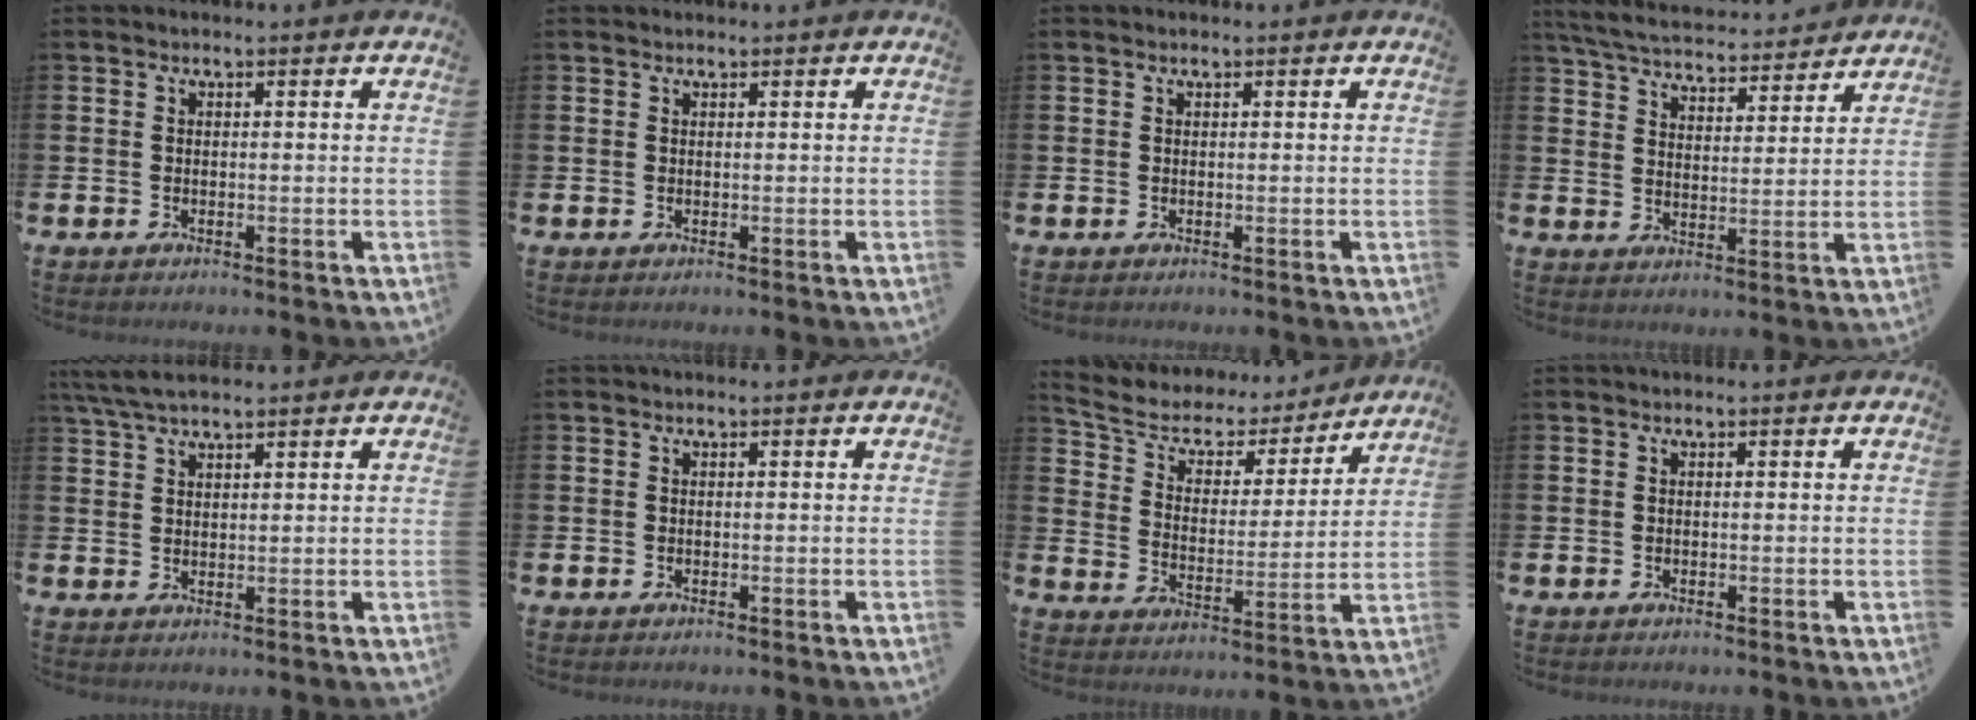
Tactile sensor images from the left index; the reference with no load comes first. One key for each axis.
{"total": 0.5, "fx": 0.5, "fy": 0.0, "fz": 0.1, "tx": 0.008, "ty": -0.002, "tz": 0.008}
{"total": 0.0}
{"total": 5.9, "fx": 5.7, "fy": 1.0, "fz": 1.0, "tx": -0.051, "ty": -0.039, "tz": 0.101}
{"total": 4.5, "fx": 3.9, "fy": 0.9, "fz": 2.1, "tx": -0.057, "ty": -0.002, "tz": 0.073}
{"total": 0.0}
{"total": 5.7, "fx": 4.8, "fy": 2.8, "fz": 1.1, "tx": -0.060, "ty": -0.034, "tz": 0.077}
{"total": 0.0}